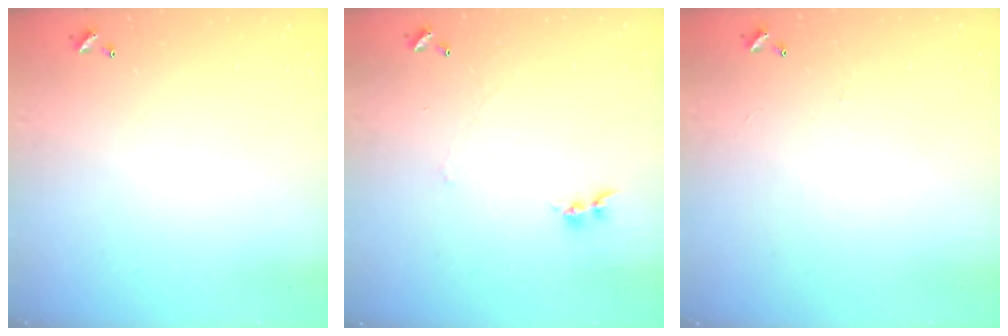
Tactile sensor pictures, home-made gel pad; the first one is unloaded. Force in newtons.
{"total": 1.4, "press": 1.3, "slide": 0.4}
{"total": 0.5, "press": 0.3, "slide": 0.4}